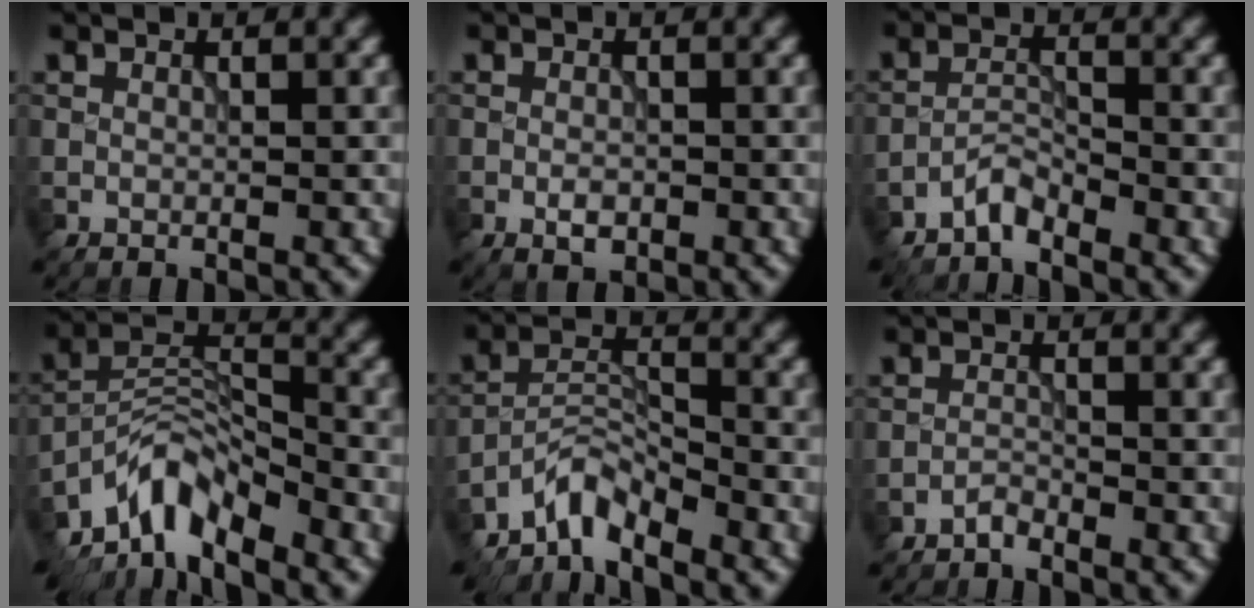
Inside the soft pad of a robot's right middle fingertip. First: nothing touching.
{"total": 1.6, "force": [-0.7, 0.9, 1.2], "torque": [-0.020, 0.000, -0.013]}
{"total": 2.2, "force": [-2.0, 0.4, 0.7], "torque": [-0.014, 0.008, -0.045]}
{"total": 7.0, "force": [-5.5, 2.5, 3.5], "torque": [-0.052, -0.001, -0.119]}
{"total": 3.5, "force": [-3.1, 0.9, 1.3], "torque": [-0.022, 0.008, -0.072]}
{"total": 1.0, "force": [-1.0, 0.1, 0.2], "torque": [-0.001, 0.004, -0.023]}